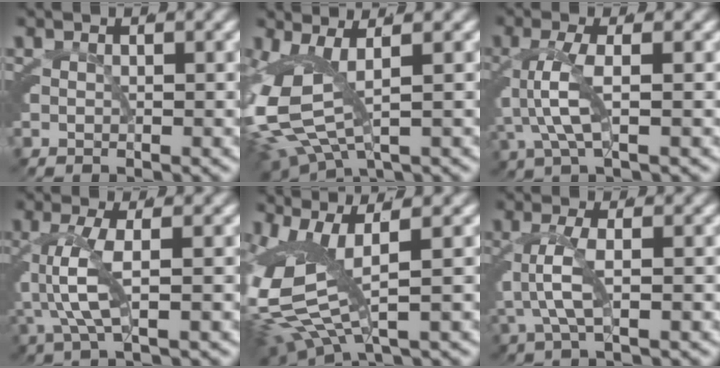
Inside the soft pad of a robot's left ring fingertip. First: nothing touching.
{"total": 8.4, "force": [-0.3, 5.7, 6.1], "torque": [-0.158, -0.021, -0.002]}
{"total": 3.8, "force": [-0.9, 1.2, 3.5], "torque": [-0.096, -0.008, -0.012]}
{"total": 4.2, "force": [-0.8, 1.3, 3.9], "torque": [-0.101, -0.008, -0.008]}
{"total": 8.2, "force": [0.2, 5.0, 6.5], "torque": [-0.157, -0.016, 0.009]}
{"total": 3.7, "force": [-0.8, 1.6, 3.2], "torque": [-0.096, -0.011, -0.010]}